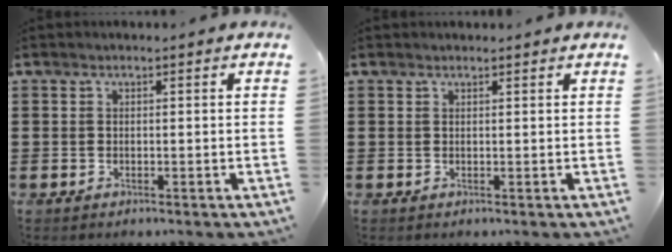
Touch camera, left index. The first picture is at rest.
{"total": 0.5, "force": [0.5, 0.2, -0.1], "torque": [-0.001, 0.000, 0.011]}